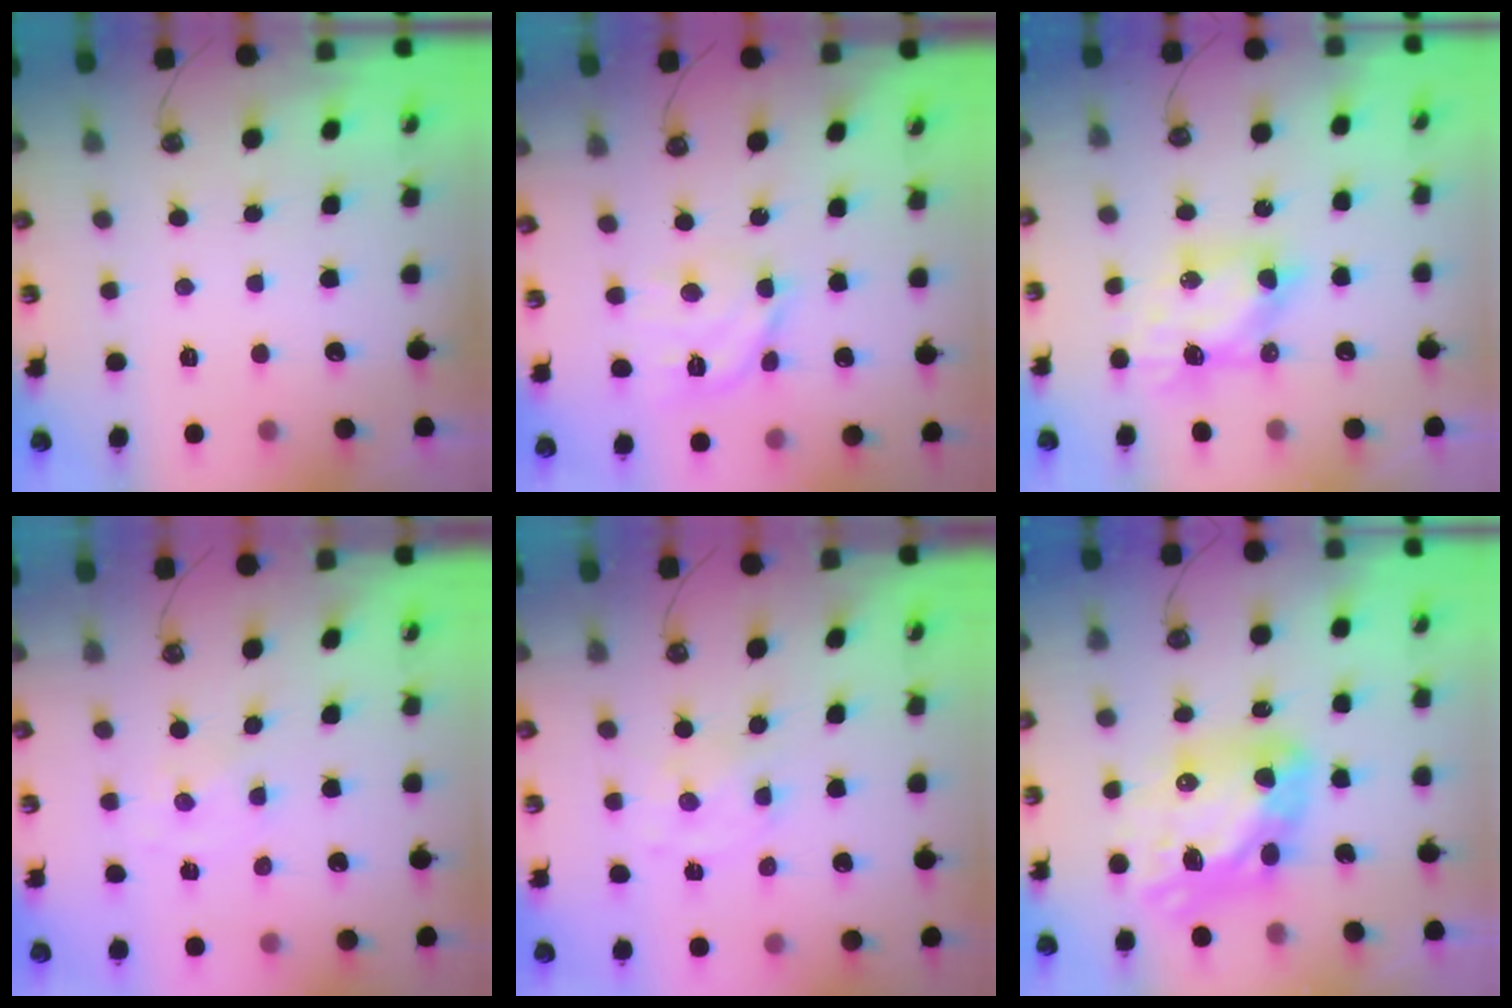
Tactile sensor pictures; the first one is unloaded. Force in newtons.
{"total": 12.5, "press": 12.4, "slide": 1.1}
{"total": 7.1, "press": 7.1, "slide": 0.2}
{"total": 0.0}
{"total": 2.8, "press": 2.7, "slide": 0.7}
{"total": 17.2, "press": 17.1, "slide": 1.8}